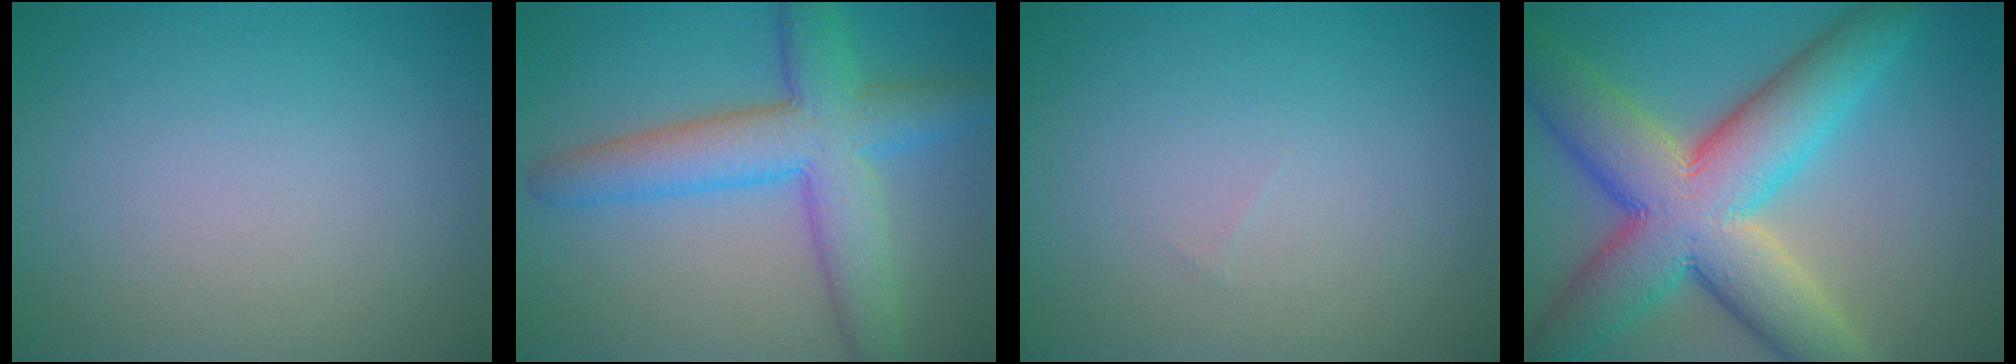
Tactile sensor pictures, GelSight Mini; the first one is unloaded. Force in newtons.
{"total": 7.6, "press": 7.6, "slide": 0.3}
{"total": 0.0}
{"total": 12.6, "press": 12.6, "slide": 0.4}